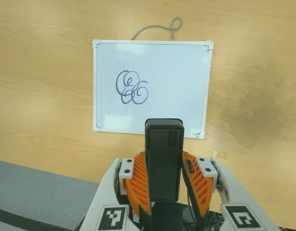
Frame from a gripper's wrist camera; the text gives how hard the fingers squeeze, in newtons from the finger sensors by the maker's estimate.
{"total": 3.6, "left": 2.1, "right": 5.1}